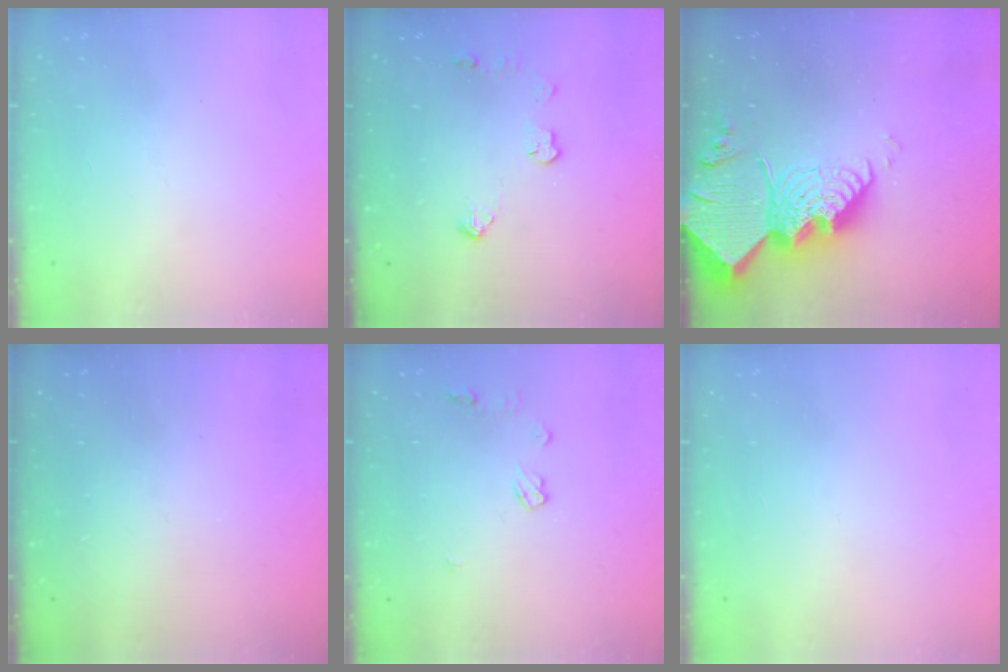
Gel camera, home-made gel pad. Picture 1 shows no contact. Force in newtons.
{"total": 6.2, "press": 6.2, "slide": 0.3}
{"total": 23.2, "press": 23.2, "slide": 1.9}
{"total": 0.0}
{"total": 5.6, "press": 5.5, "slide": 0.4}
{"total": 0.0}